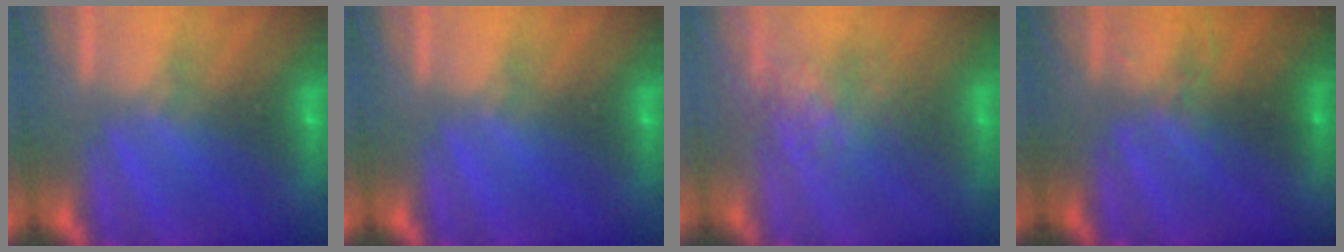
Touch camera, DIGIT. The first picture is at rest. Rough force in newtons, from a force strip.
{"total": 0.0}
{"total": 3.7}
{"total": 2.9}